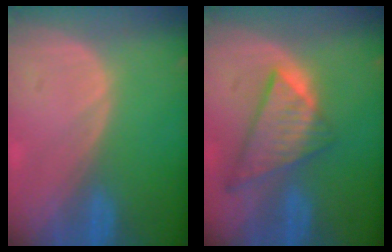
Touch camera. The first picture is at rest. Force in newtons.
{"total": 8.7, "press": 7.5, "slide": 4.5}